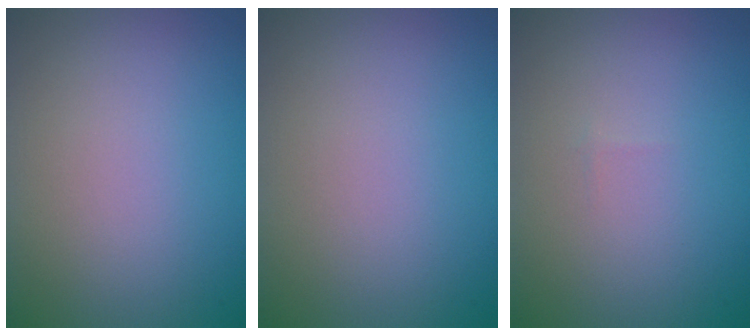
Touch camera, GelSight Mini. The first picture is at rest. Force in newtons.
{"total": 0.0}
{"total": 0.0}